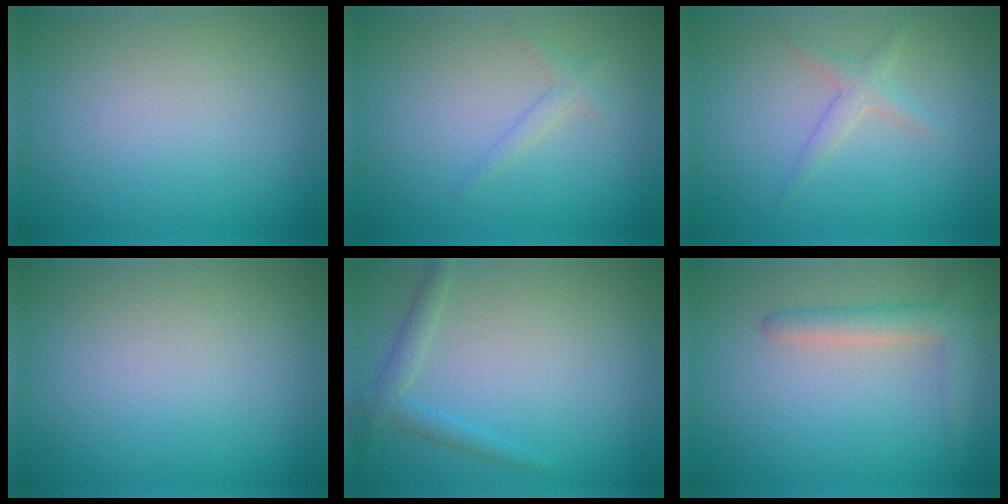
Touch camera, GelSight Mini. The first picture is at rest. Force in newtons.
{"total": 1.1, "press": 1.1, "slide": 0.1}
{"total": 1.5, "press": 1.5, "slide": 0.1}
{"total": 0.0}
{"total": 1.8, "press": 1.7, "slide": 0.1}
{"total": 2.9, "press": 2.9, "slide": 0.2}